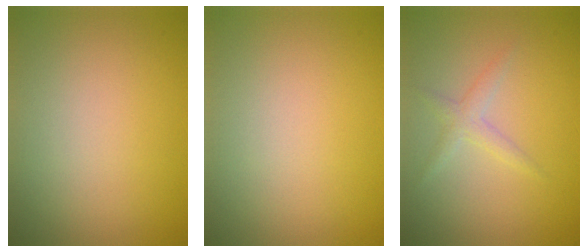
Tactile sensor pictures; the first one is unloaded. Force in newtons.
{"total": 0.0}
{"total": 1.6, "press": 1.6, "slide": 0.0}